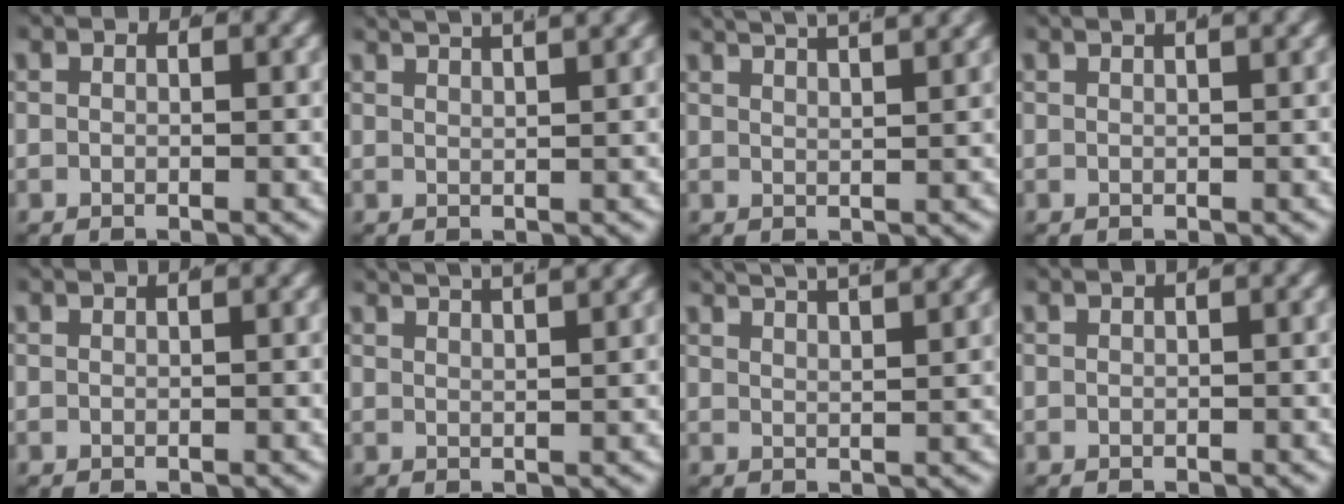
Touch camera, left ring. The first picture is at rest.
{"total": 4.7, "force": [3.9, 1.3, 2.2], "torque": [-0.035, 0.009, 0.063]}
{"total": 6.0, "force": [4.9, 2.1, 2.6], "torque": [-0.040, 0.014, 0.075]}
{"total": 3.1, "force": [2.2, 0.8, 2.0], "torque": [-0.019, 0.014, 0.031]}
{"total": 1.7, "force": [1.3, 0.3, 1.1], "torque": [-0.003, 0.016, 0.016]}
{"total": 5.4, "force": [4.5, 1.8, 2.5], "torque": [-0.037, 0.012, 0.070]}
{"total": 6.6, "force": [5.4, 2.4, 2.9], "torque": [-0.042, 0.015, 0.082]}
{"total": 1.6, "force": [1.0, 0.5, 1.2], "torque": [-0.001, 0.022, 0.007]}